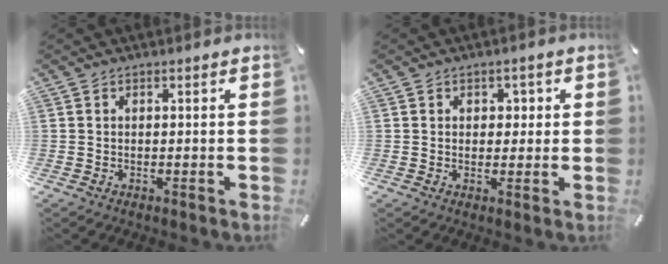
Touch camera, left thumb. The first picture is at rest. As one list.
[{"total": 2.5, "force": [0.6, 2.2, 1.1], "torque": [-0.001, -0.004, 0.001]}]